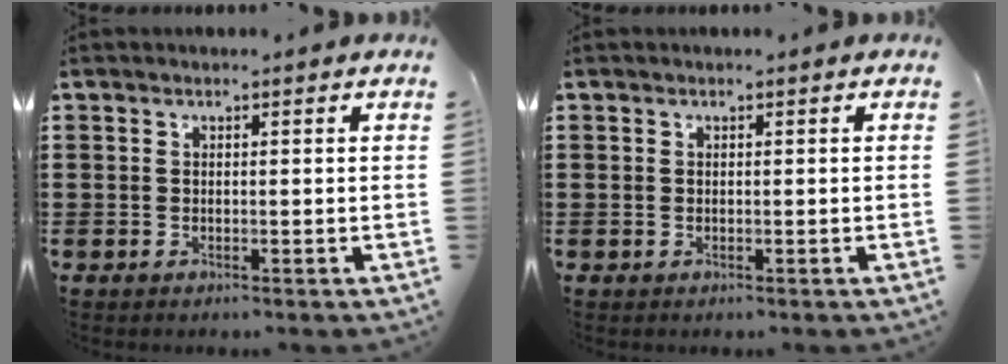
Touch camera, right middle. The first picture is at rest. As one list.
[{"total": 0.0}]